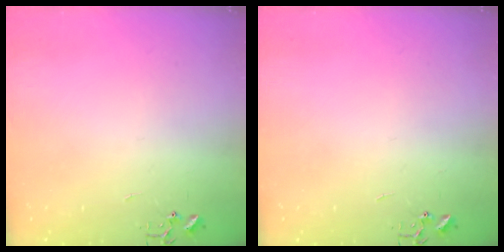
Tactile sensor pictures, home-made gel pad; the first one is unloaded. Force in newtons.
{"total": 0.0}